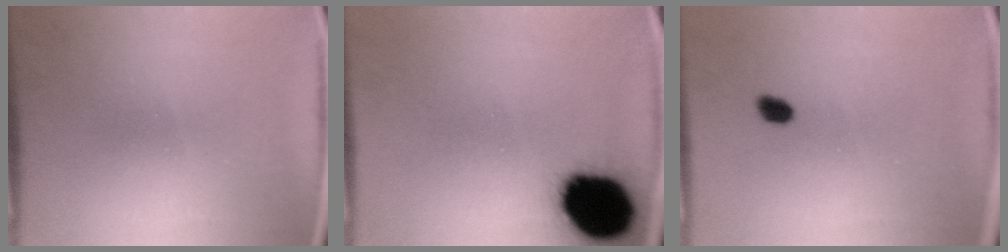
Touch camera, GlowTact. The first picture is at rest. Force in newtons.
{"total": 18.5}
{"total": 1.4}